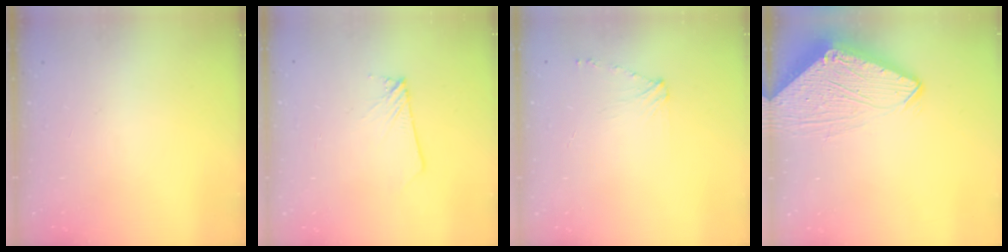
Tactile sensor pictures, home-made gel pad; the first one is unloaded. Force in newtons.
{"total": 1.7, "press": 1.7, "slide": 0.1}
{"total": 4.3, "press": 4.2, "slide": 0.6}
{"total": 8.0, "press": 8.0, "slide": 0.7}